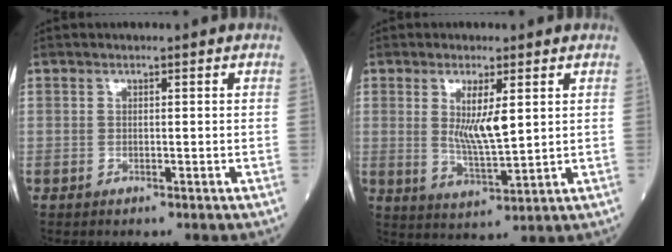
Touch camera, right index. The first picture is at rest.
{"total": 6.4, "force": [1.8, 1.1, 6.1], "torque": [-0.113, -0.012, 0.037]}